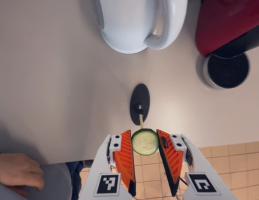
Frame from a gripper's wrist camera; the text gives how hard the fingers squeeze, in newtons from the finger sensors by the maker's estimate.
{"total": 8.2, "left": 8.0, "right": 8.4}